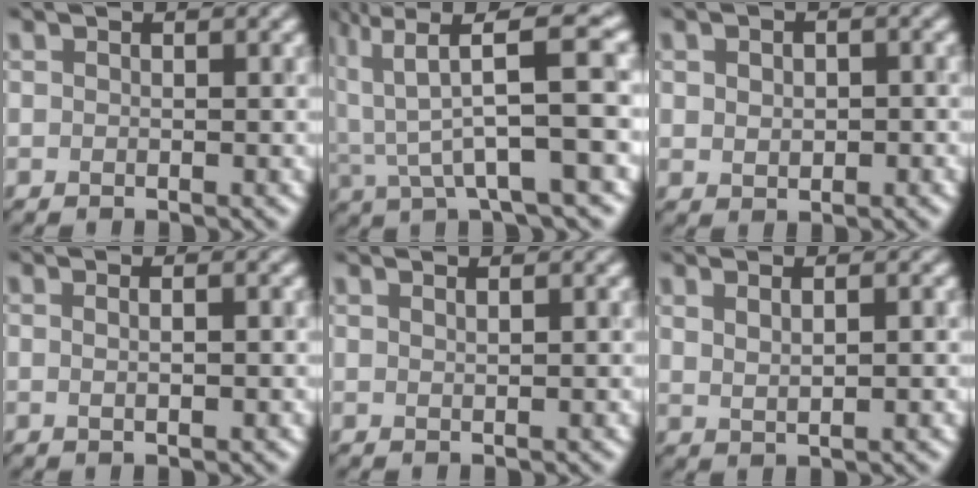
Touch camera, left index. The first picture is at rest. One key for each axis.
{"total": 7.0, "fx": 1.7, "fy": 1.4, "fz": 6.6, "tx": -0.119, "ty": 0.010, "tz": 0.039}
{"total": 1.9, "fx": -0.1, "fy": 1.5, "fz": 1.2, "tx": -0.016, "ty": 0.005, "tz": 0.009}
{"total": 2.8, "fx": 0.9, "fy": 1.6, "fz": 2.1, "tx": -0.002, "ty": 0.020, "tz": -0.018}
{"total": 0.8, "fx": 0.7, "fy": 0.3, "fz": 0.3, "tx": 0.009, "ty": -0.004, "tz": 0.004}
{"total": 2.1, "fx": 1.2, "fy": 0.9, "fz": 1.5, "tx": -0.009, "ty": 0.002, "tz": 0.010}